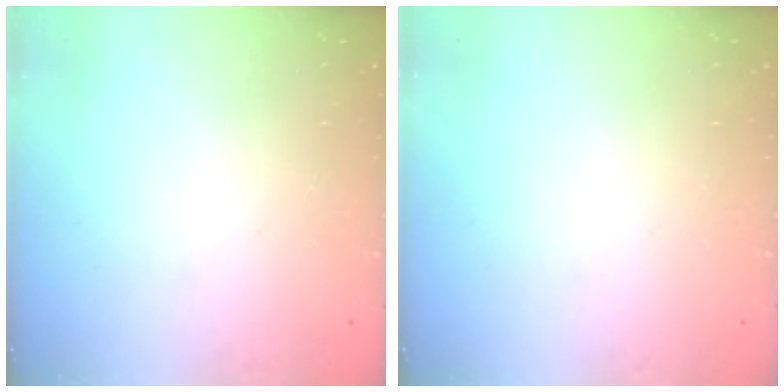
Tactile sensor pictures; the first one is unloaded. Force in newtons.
{"total": 0.0}